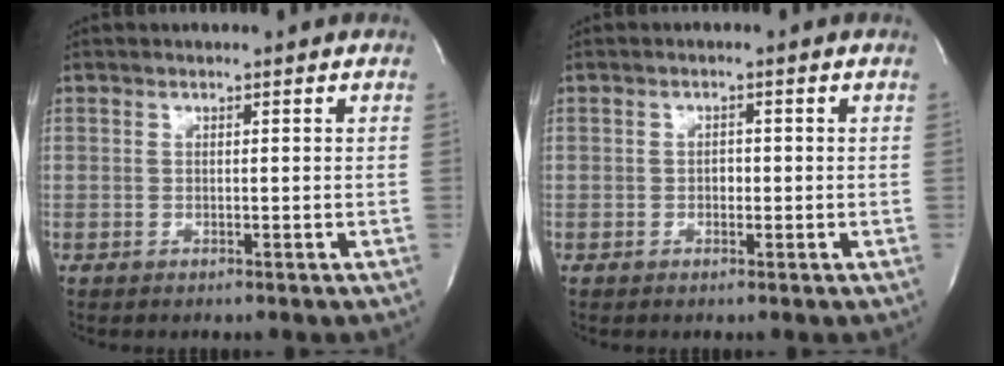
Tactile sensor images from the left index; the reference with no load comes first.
{"total": 1.1, "force": [-0.3, 0.8, 0.7], "torque": [-0.010, 0.002, -0.006]}